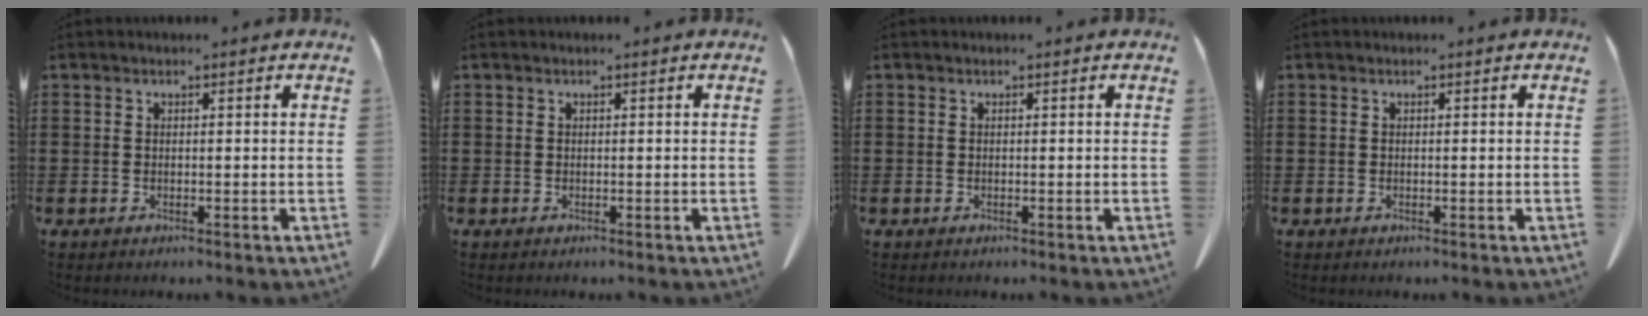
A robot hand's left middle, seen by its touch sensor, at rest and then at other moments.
{"total": 0.0}
{"total": 0.0}
{"total": 0.0}